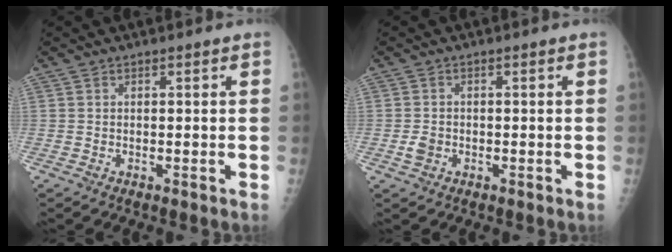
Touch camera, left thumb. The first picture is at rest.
{"total": 2.1, "force": [-0.5, 1.6, 1.2], "torque": [-0.019, 0.005, -0.007]}